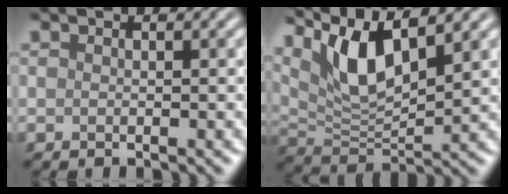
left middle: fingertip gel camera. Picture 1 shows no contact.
{"total": 7.5, "force": [4.4, 2.3, 5.6], "torque": [-0.114, -0.003, 0.085]}